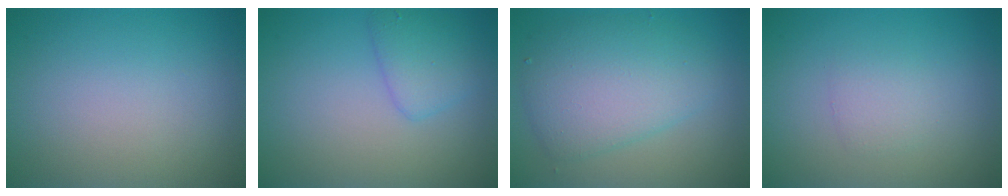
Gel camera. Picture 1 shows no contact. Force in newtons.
{"total": 2.4, "press": 2.4, "slide": 0.1}
{"total": 5.8, "press": 5.8, "slide": 0.0}
{"total": 1.4, "press": 1.4, "slide": 0.1}